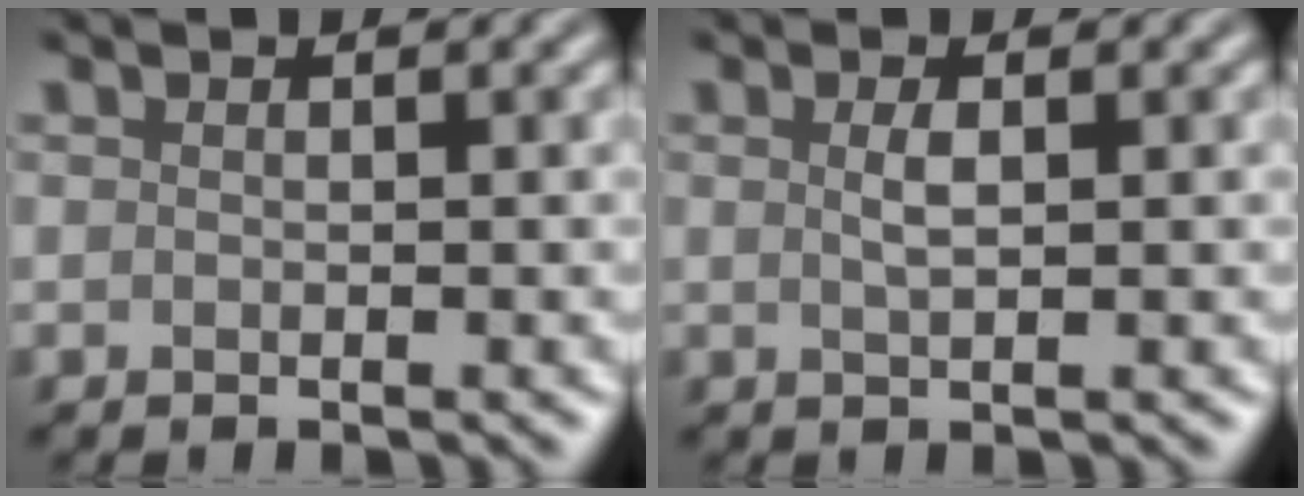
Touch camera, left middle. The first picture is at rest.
{"total": 1.3, "force": [0.4, 0.4, 1.2], "torque": [-0.024, 0.002, 0.006]}